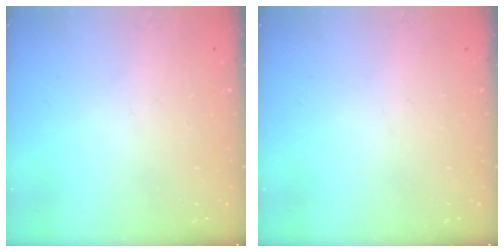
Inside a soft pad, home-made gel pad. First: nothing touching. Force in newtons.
{"total": 0.0}